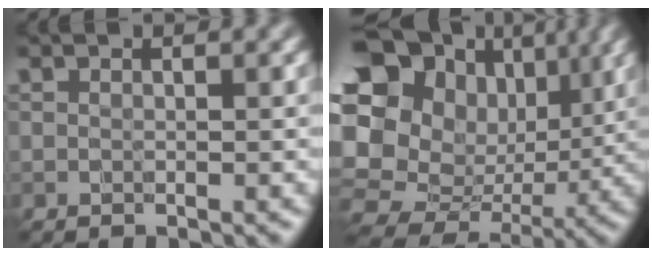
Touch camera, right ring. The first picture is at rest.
{"total": 17.7, "force": [2.8, 14.9, 9.2], "torque": [-0.212, 0.000, 0.066]}